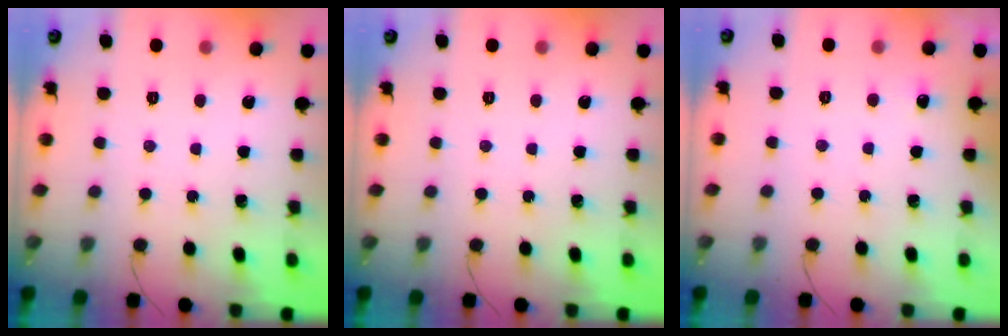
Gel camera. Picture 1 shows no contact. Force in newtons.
{"total": 0.0}
{"total": 2.9, "press": 2.7, "slide": 1.2}